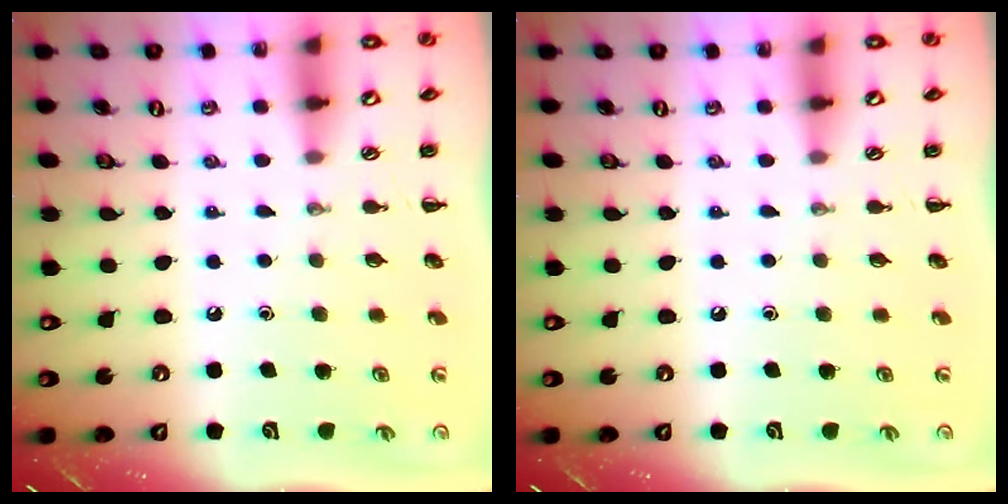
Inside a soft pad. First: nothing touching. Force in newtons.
{"total": 0.0}